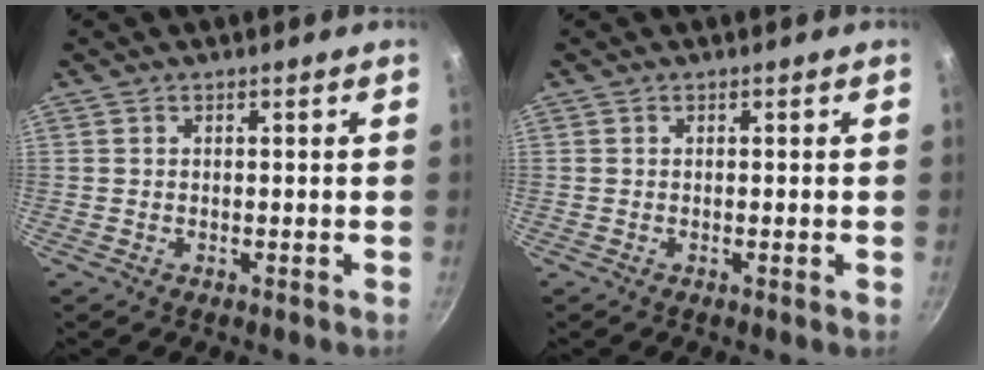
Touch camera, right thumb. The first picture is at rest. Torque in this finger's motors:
{"motor_torque": [-0.36, 0.18, -0.54, 0.07, -0.11]}